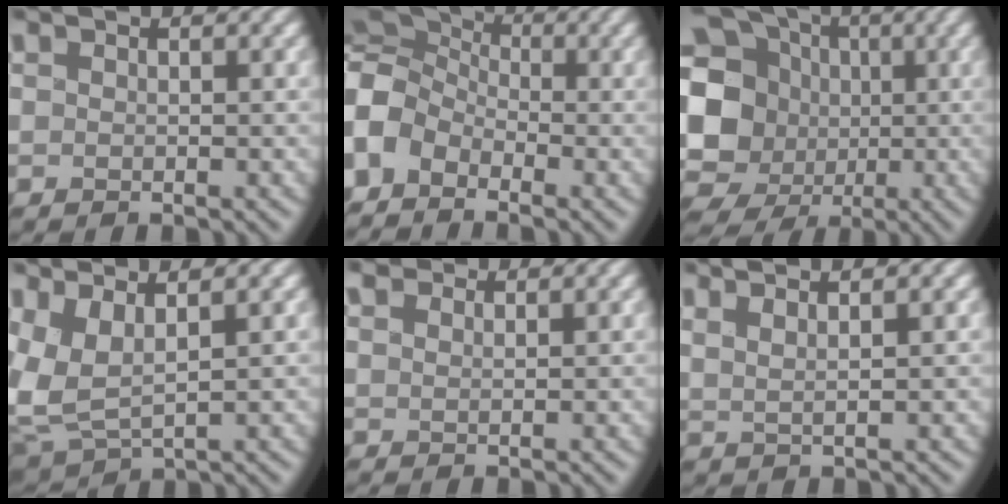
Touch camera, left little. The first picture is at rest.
{"total": 8.7, "force": [-2.2, 6.7, 5.1], "torque": [-0.113, 0.006, -0.065]}
{"total": 17.6, "force": [-1.7, 16.1, 7.0], "torque": [-0.180, 0.016, -0.067]}
{"total": 6.4, "force": [1.7, 3.0, 5.4], "torque": [-0.143, 0.002, 0.032]}
{"total": 2.4, "force": [1.9, 1.2, 0.8], "torque": [-0.024, -0.001, 0.035]}
{"total": 4.1, "force": [2.7, 1.3, 2.9], "torque": [-0.024, 0.022, 0.013]}